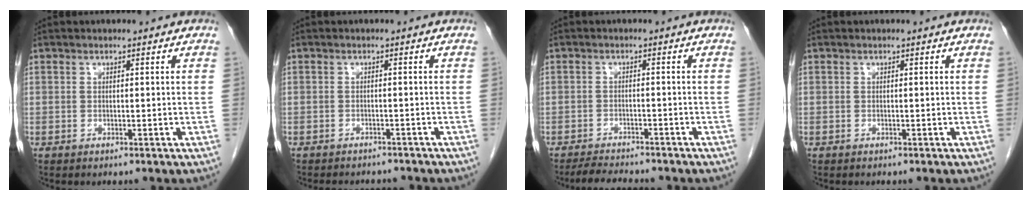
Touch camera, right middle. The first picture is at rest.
{"total": 6.0, "force": [-5.6, 1.7, 1.4], "torque": [-0.018, -0.003, -0.068]}
{"total": 5.6, "force": [-5.2, 0.8, 1.9], "torque": [-0.035, -0.015, -0.083]}
{"total": 0.0}